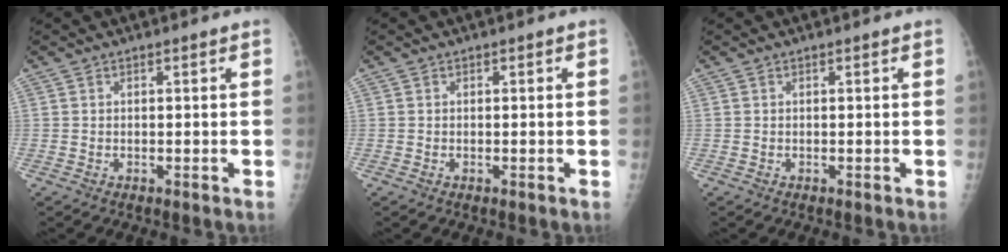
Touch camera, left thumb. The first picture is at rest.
{"total": 0.0}
{"total": 0.0}